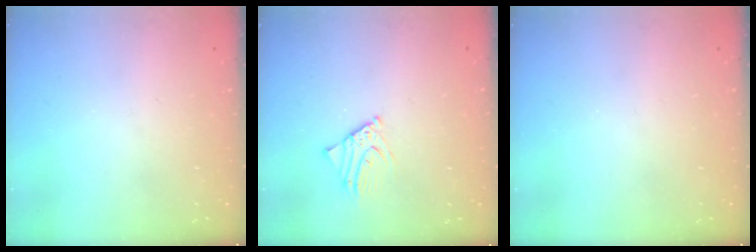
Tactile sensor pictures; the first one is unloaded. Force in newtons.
{"total": 4.1, "press": 4.1, "slide": 0.4}
{"total": 0.0}